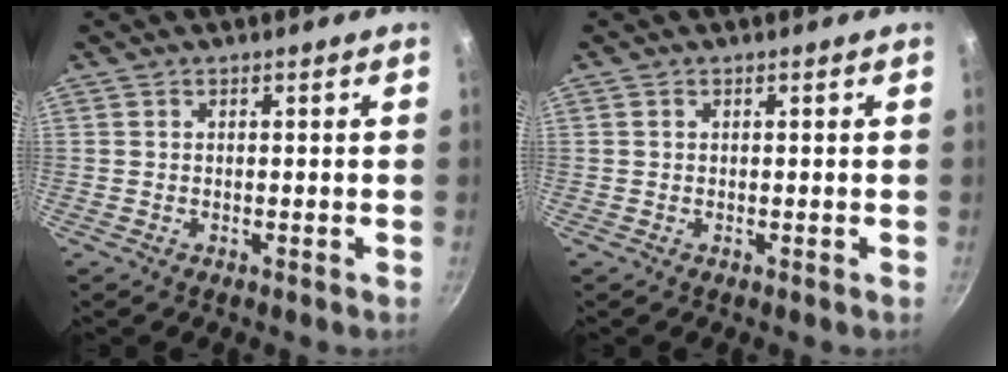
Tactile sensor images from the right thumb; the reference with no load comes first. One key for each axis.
{"total": 0.0}